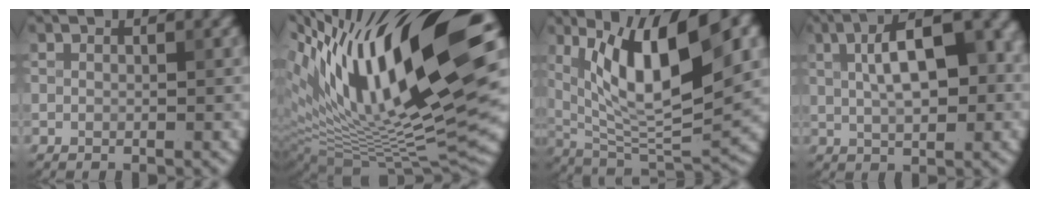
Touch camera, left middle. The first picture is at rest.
{"total": 18.5, "force": [6.0, 6.5, 16.2], "torque": [-0.287, 0.028, 0.102]}
{"total": 12.4, "force": [4.0, 4.4, 10.9], "torque": [-0.181, 0.004, 0.078]}
{"total": 9.9, "force": [1.5, 4.4, 8.8], "torque": [-0.126, 0.023, 0.024]}